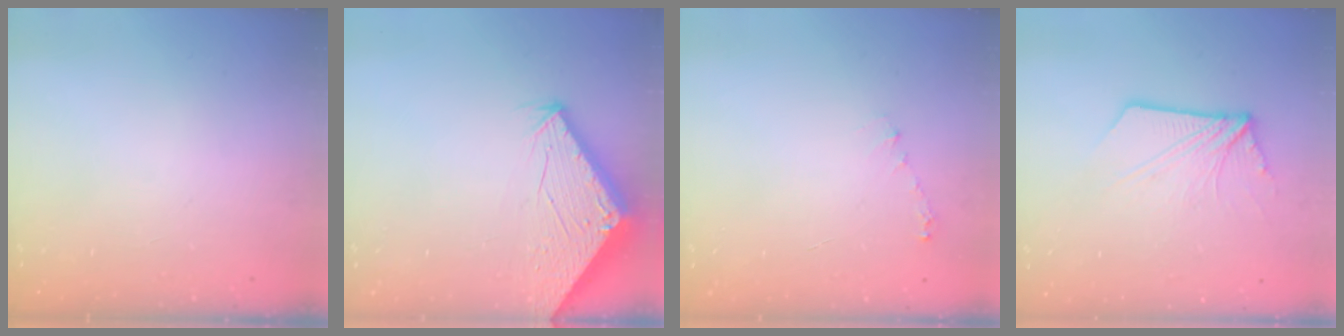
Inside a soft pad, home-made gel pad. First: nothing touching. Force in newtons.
{"total": 2.7, "press": 2.7, "slide": 0.1}
{"total": 4.2, "press": 4.2, "slide": 0.4}
{"total": 9.8, "press": 9.7, "slide": 0.9}